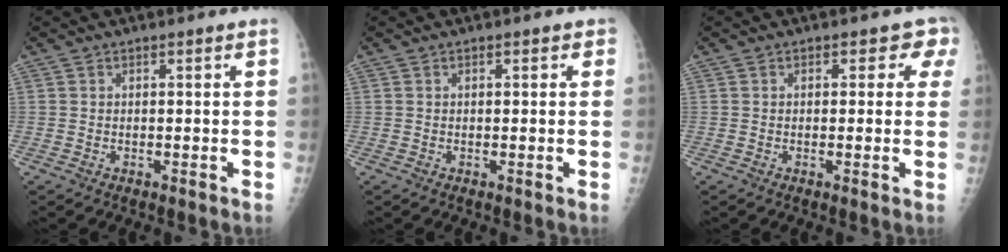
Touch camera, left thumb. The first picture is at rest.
{"total": 0.8, "force": [0.3, 0.5, 0.6], "torque": [-0.001, 0.001, 0.000]}
{"total": 3.0, "force": [1.2, 2.1, 1.7], "torque": [0.016, 0.002, 0.002]}